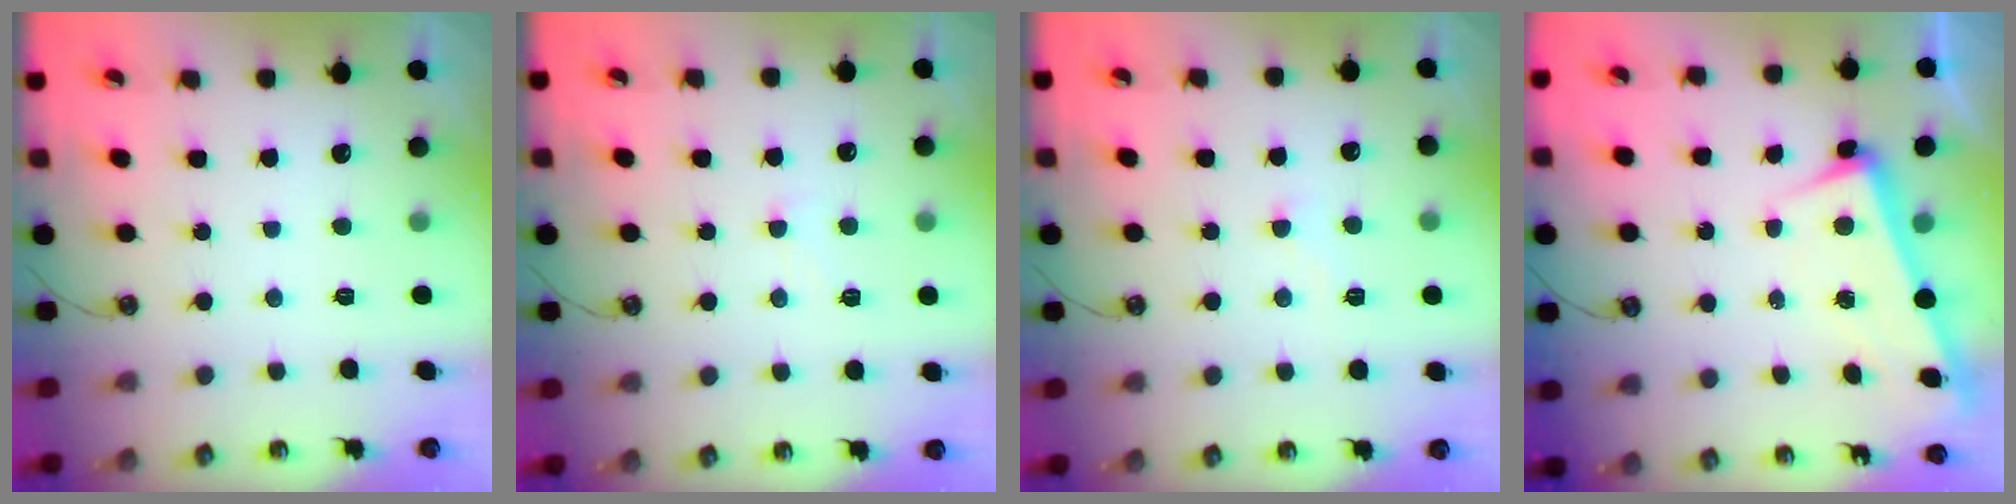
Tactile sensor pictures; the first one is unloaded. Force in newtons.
{"total": 2.1, "press": 2.1, "slide": 0.6}
{"total": 2.7, "press": 2.7, "slide": 0.5}
{"total": 3.3, "press": 3.2, "slide": 1.1}